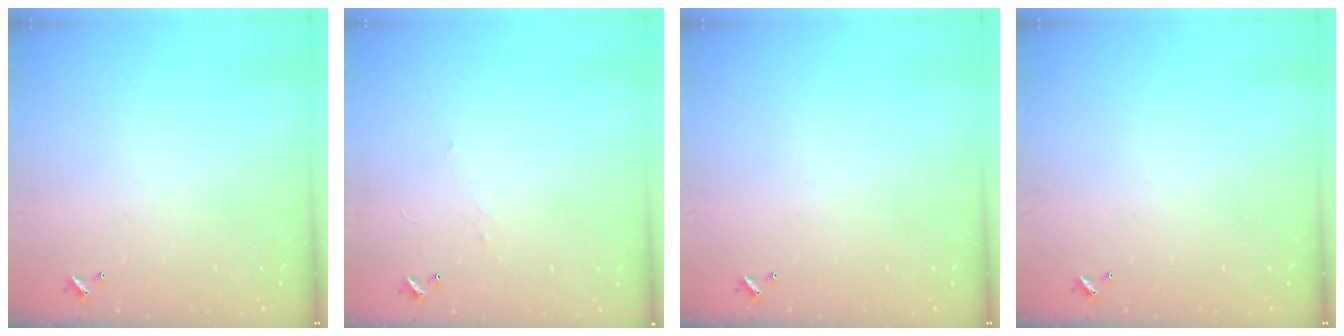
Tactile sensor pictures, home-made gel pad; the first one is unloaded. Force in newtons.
{"total": 2.2, "press": 2.0, "slide": 0.8}
{"total": 0.0}
{"total": 0.0}